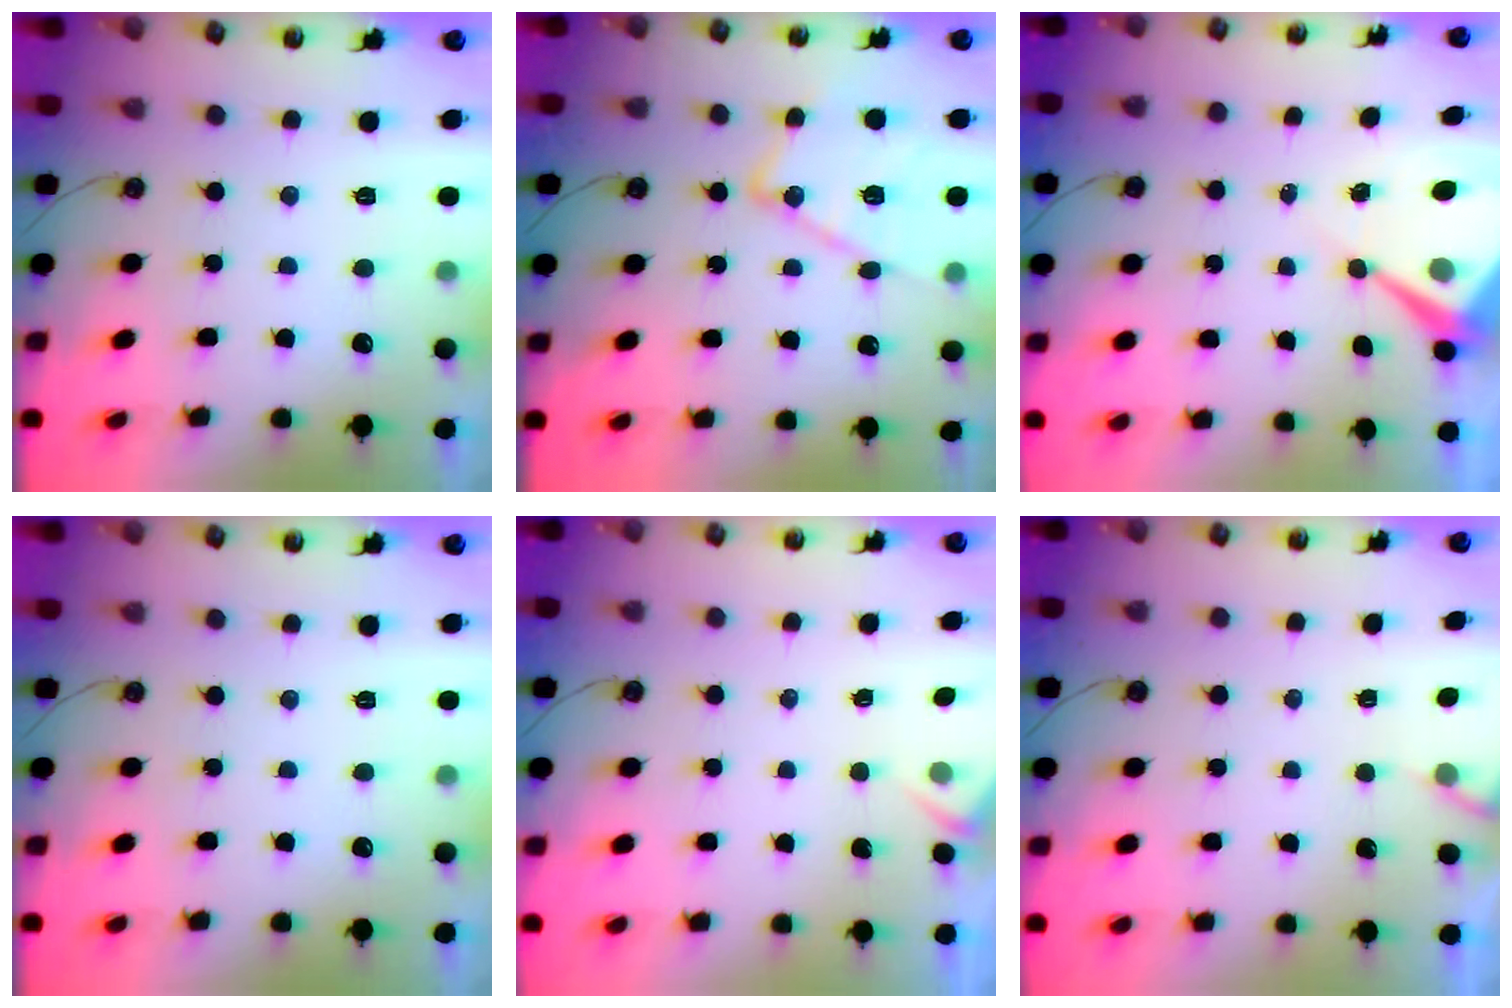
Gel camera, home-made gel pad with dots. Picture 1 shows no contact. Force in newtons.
{"total": 16.2, "press": 16.2, "slide": 1.1}
{"total": 7.7, "press": 7.7, "slide": 0.5}
{"total": 0.0}
{"total": 2.2, "press": 2.1, "slide": 0.4}
{"total": 2.8, "press": 2.7, "slide": 0.4}